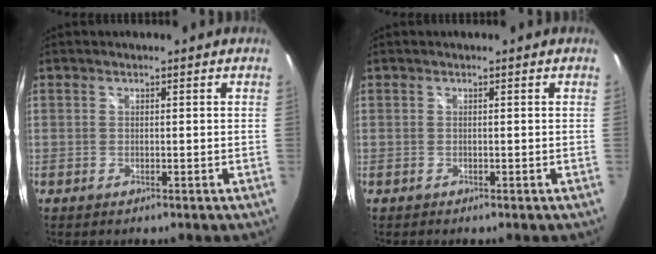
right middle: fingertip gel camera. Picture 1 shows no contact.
{"total": 0.0}